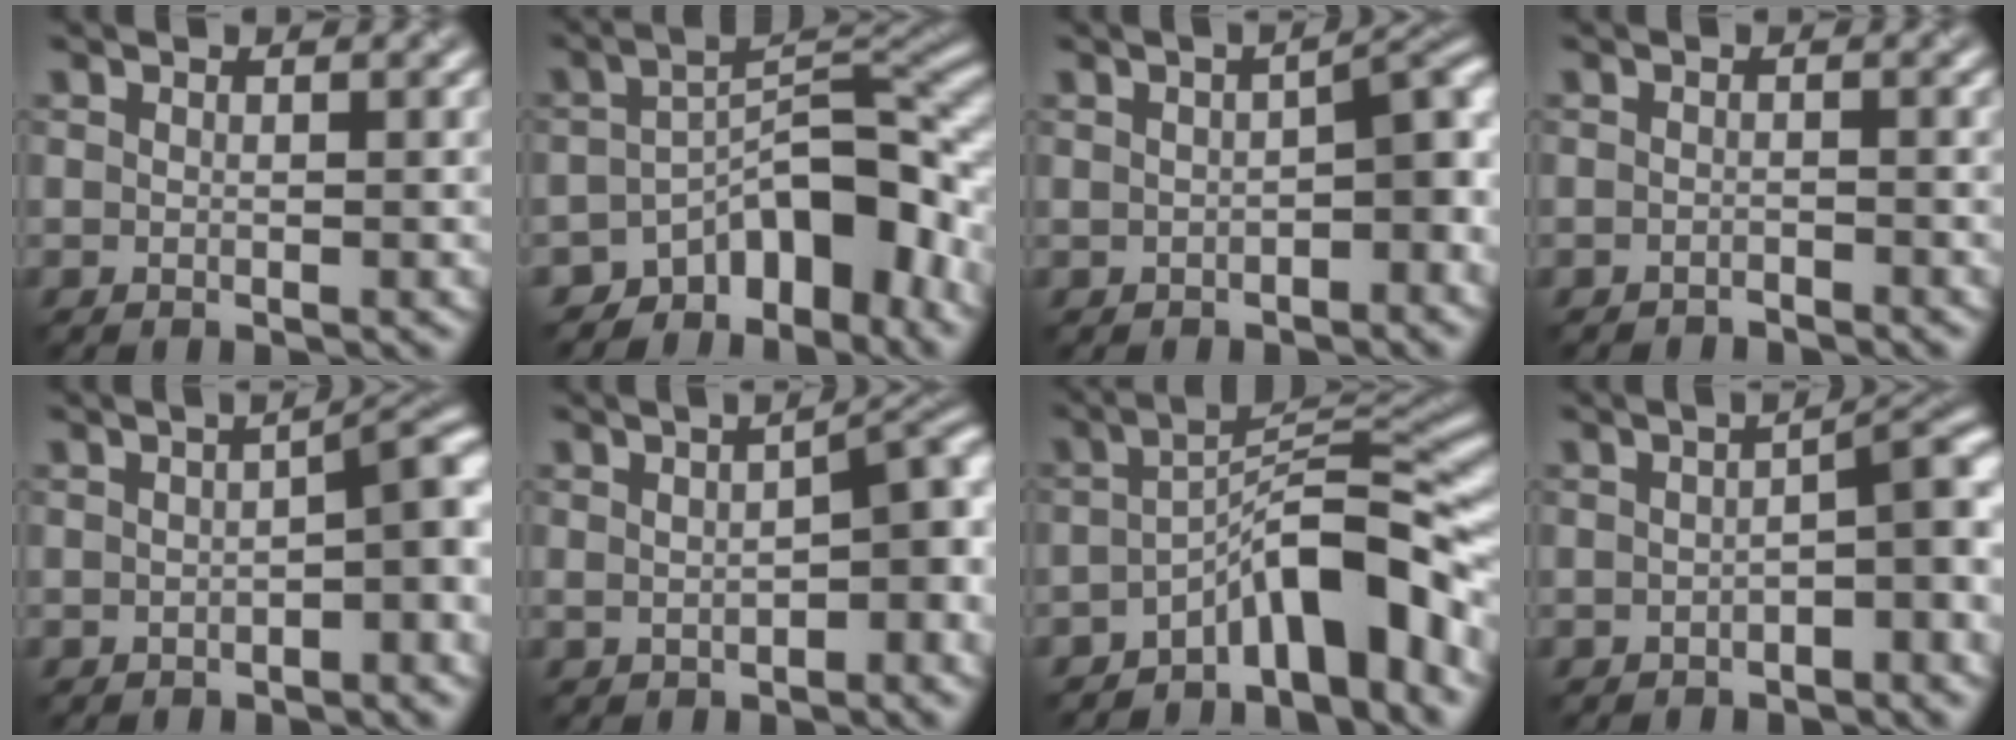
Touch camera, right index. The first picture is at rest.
{"total": 8.1, "force": [-5.5, 3.8, 4.6], "torque": [-0.035, 0.007, -0.097]}
{"total": 4.0, "force": [-1.1, 1.6, 3.5], "torque": [-0.039, 0.012, -0.019]}
{"total": 1.1, "force": [-1.1, 0.1, 0.0], "torque": [0.002, -0.001, -0.021]}
{"total": 4.0, "force": [-1.0, 1.2, 3.7], "torque": [-0.044, 0.013, -0.020]}
{"total": 5.5, "force": [-0.2, 2.2, 5.0], "torque": [-0.059, 0.004, -0.001]}
{"total": 7.7, "force": [-4.5, 2.2, 5.9], "torque": [-0.072, 0.012, -0.081]}
{"total": 3.9, "force": [-1.5, 1.1, 3.4], "torque": [-0.044, 0.013, -0.030]}